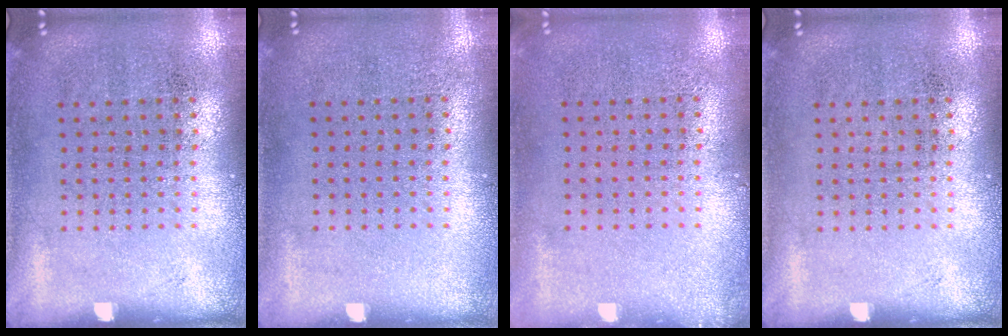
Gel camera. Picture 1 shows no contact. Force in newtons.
{"total": 0.0}
{"total": 0.6, "press": 0.6, "slide": 0.2}
{"total": 0.0}